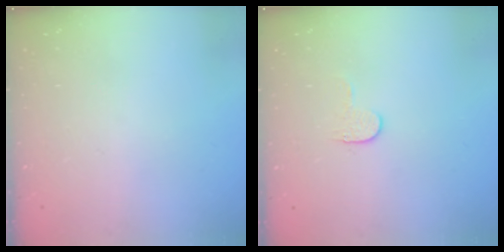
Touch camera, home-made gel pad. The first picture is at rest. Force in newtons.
{"total": 3.5, "press": 3.5, "slide": 0.4}